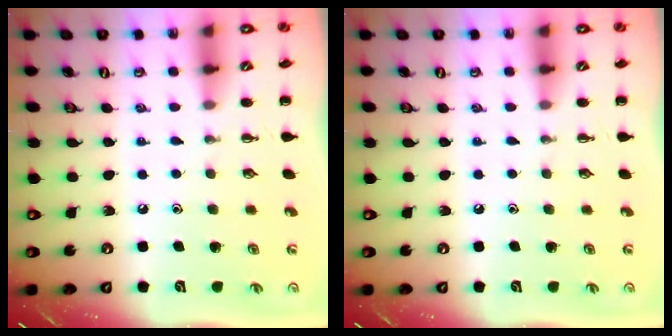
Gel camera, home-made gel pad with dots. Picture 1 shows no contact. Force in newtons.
{"total": 0.0}